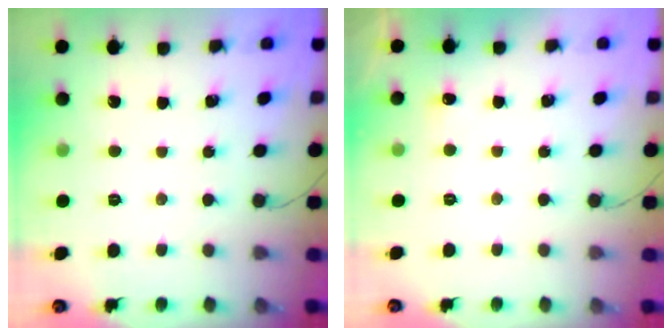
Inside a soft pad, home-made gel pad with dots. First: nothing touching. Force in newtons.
{"total": 2.4, "press": 2.2, "slide": 1.1}